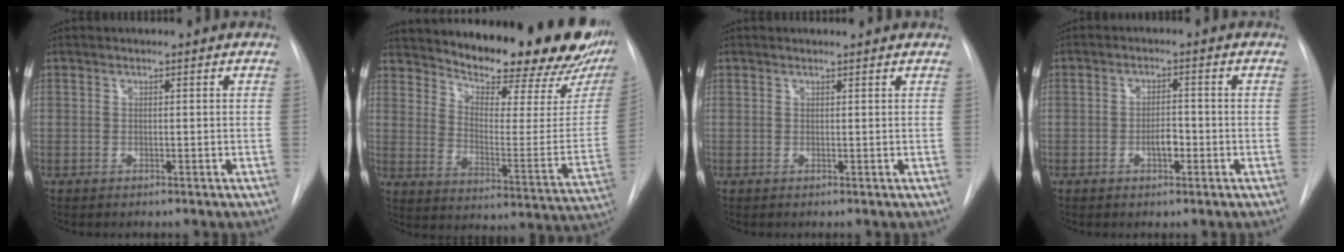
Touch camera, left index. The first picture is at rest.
{"total": 25.3, "force": [21.8, 5.2, 11.6], "torque": [-0.183, -0.082, 0.279]}
{"total": 1.5, "force": [1.4, 0.2, 0.2], "torque": [-0.012, 0.007, 0.015]}
{"total": 2.8, "force": [-1.1, 1.3, 2.2], "torque": [-0.033, 0.004, -0.018]}